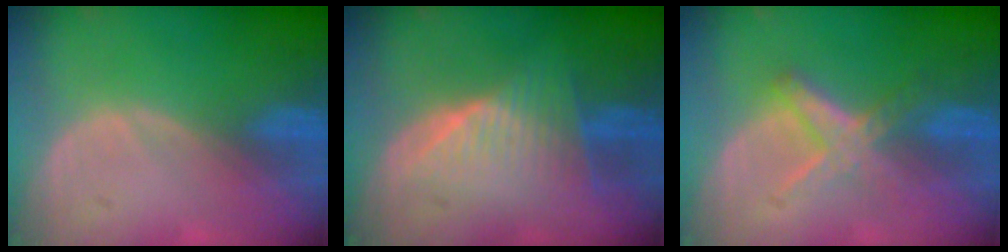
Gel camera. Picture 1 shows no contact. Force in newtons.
{"total": 7.7, "press": 6.9, "slide": 3.5}
{"total": 5.8, "press": 5.5, "slide": 1.8}